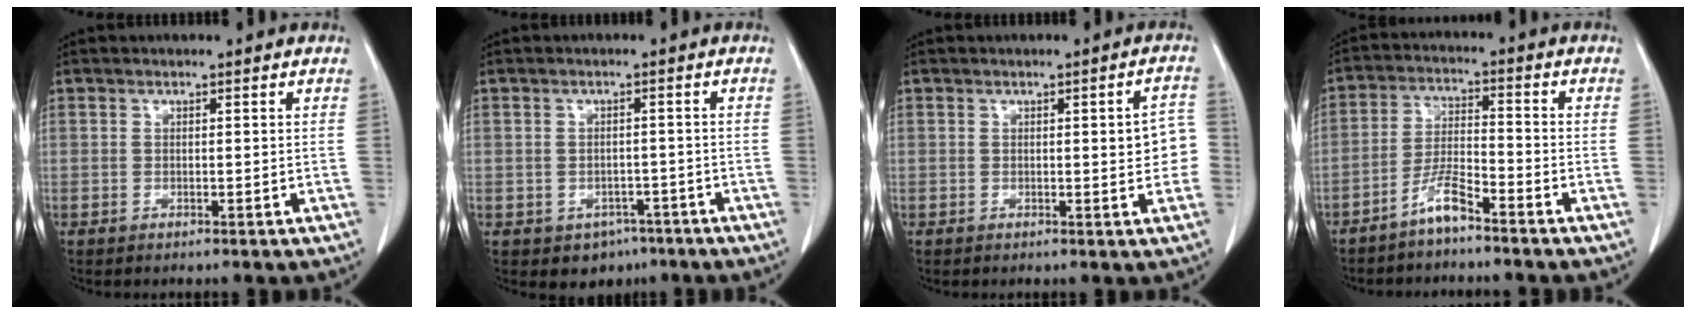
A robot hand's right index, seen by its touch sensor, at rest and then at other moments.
{"total": 4.1, "force": [-2.6, 3.0, 1.0], "torque": [-0.005, 0.007, -0.028]}
{"total": 5.0, "force": [-0.1, 1.3, 4.8], "torque": [-0.046, 0.010, -0.005]}
{"total": 5.0, "force": [-4.0, 0.4, 3.0], "torque": [-0.066, -0.002, -0.079]}